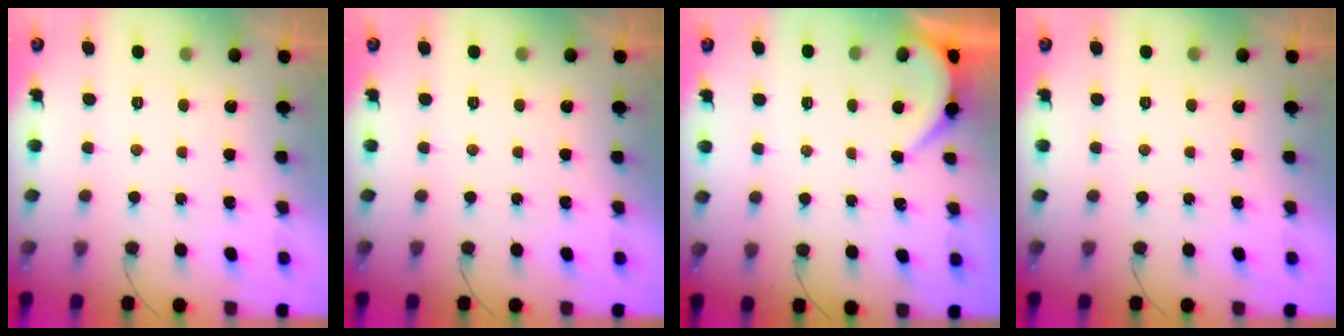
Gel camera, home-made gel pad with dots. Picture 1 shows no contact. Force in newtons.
{"total": 0.0}
{"total": 2.2, "press": 2.2, "slide": 0.4}
{"total": 0.0}